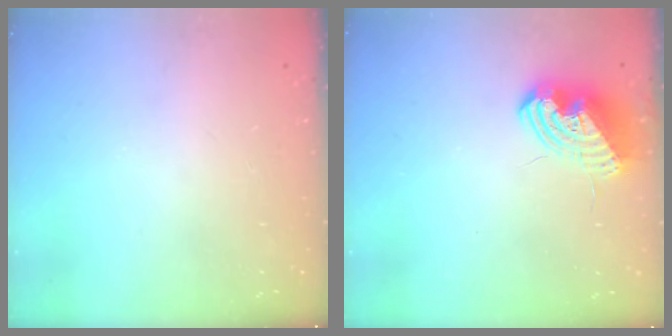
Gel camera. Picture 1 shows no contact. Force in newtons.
{"total": 10.7, "press": 10.6, "slide": 1.5}